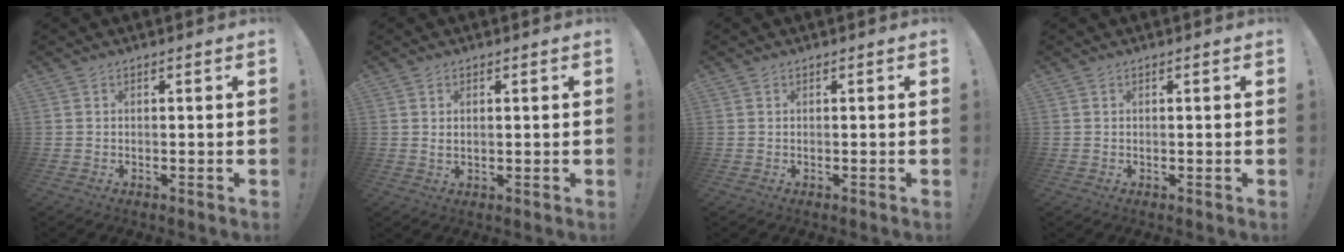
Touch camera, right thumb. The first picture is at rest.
{"total": 1.5, "force": [0.6, 0.6, 1.2], "torque": [-0.020, 0.000, 0.010]}
{"total": 0.0}
{"total": 0.0}